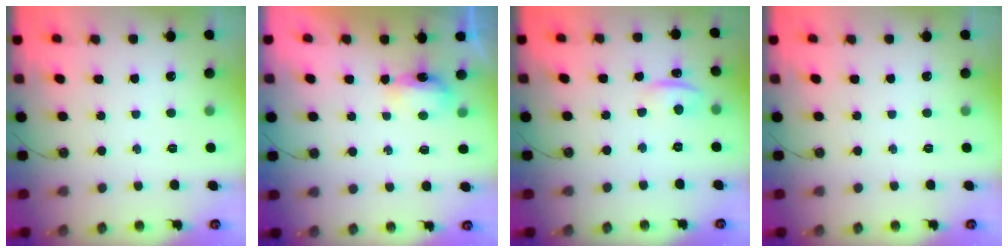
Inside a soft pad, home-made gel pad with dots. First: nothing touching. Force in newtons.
{"total": 7.1, "press": 5.4, "slide": 4.6}
{"total": 2.2, "press": 1.7, "slide": 1.5}
{"total": 0.0}